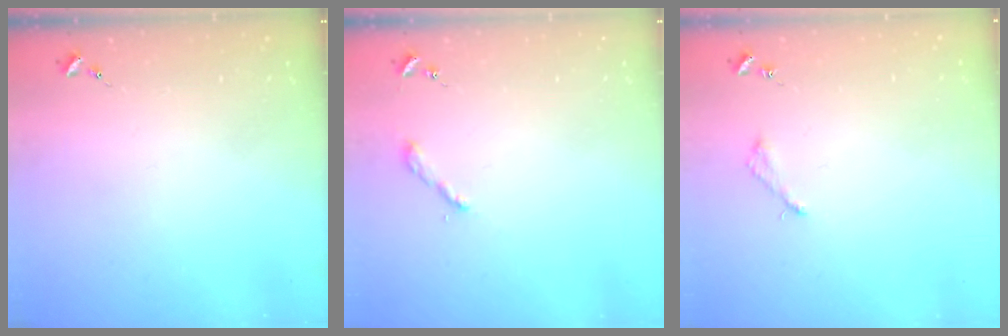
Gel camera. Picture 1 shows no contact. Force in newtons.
{"total": 2.2, "press": 2.2, "slide": 0.2}
{"total": 3.1, "press": 3.0, "slide": 0.3}